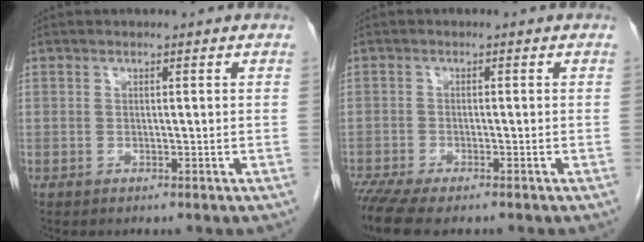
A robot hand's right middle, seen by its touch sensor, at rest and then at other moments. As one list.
[{"total": 6.6, "force": [-5.3, 1.3, 3.9], "torque": [-0.065, -0.015, -0.088]}]